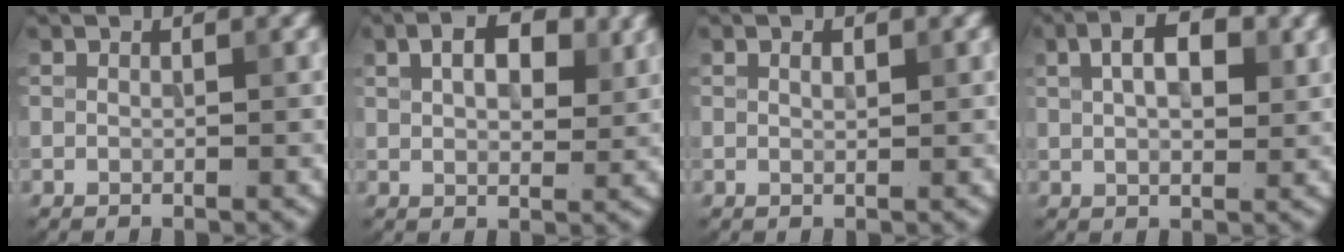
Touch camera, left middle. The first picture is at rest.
{"total": 4.8, "force": [1.8, 2.6, 3.6], "torque": [-0.053, 0.001, 0.028]}
{"total": 0.9, "force": [0.4, 0.3, 0.7], "torque": [-0.013, 0.000, 0.007]}
{"total": 5.4, "force": [1.8, 2.8, 4.3], "torque": [-0.066, 0.008, 0.022]}